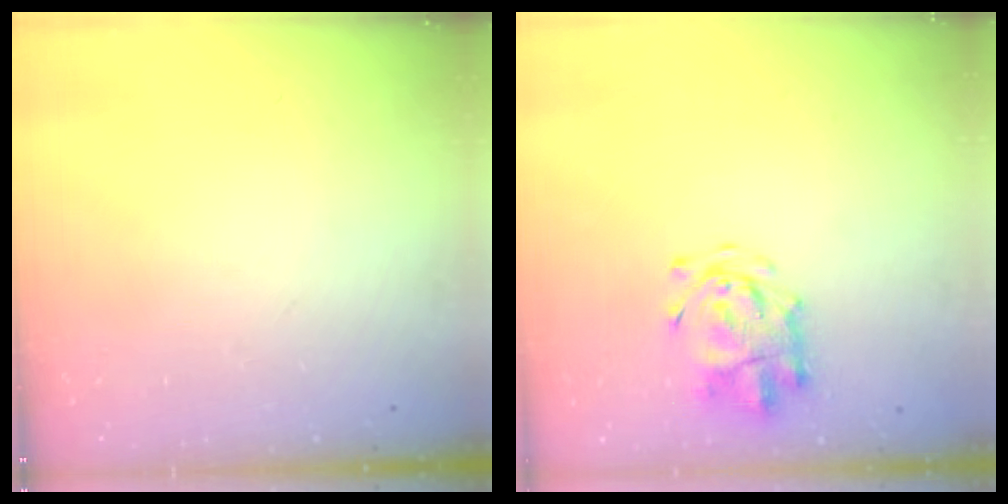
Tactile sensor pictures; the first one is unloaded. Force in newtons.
{"total": 4.7, "press": 4.6, "slide": 1.1}